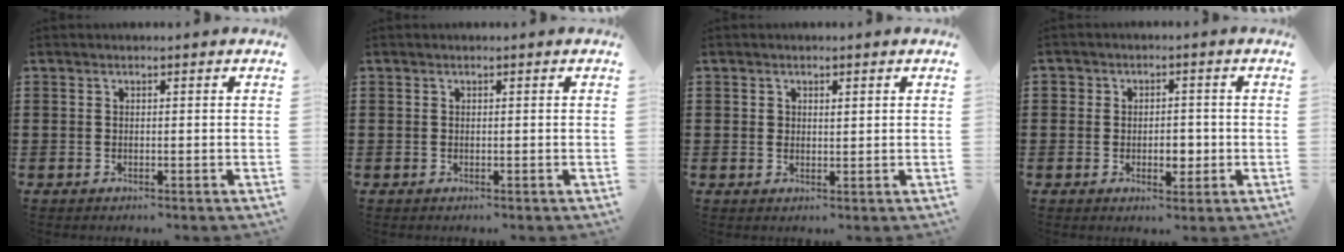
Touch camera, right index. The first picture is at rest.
{"total": 0.0}
{"total": 0.9, "force": [0.4, 0.6, 0.5], "torque": [-0.010, 0.005, 0.007]}
{"total": 3.7, "force": [-0.7, 2.8, 2.3], "torque": [-0.039, 0.004, -0.017]}